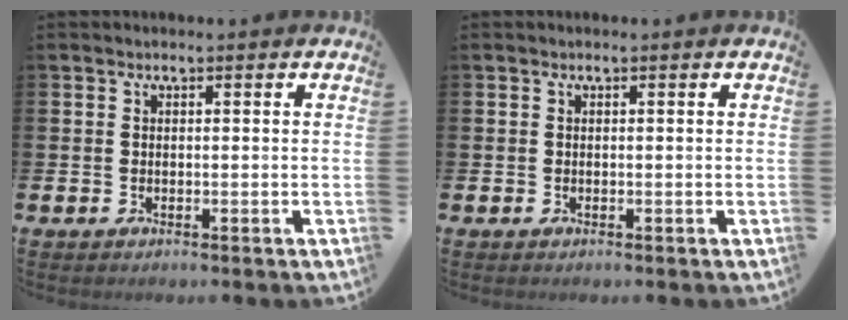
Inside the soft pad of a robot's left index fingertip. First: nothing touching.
{"total": 0.0}